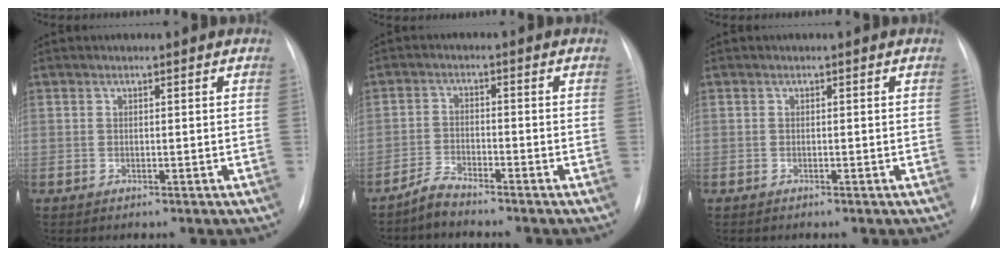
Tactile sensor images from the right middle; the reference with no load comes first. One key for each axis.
{"total": 3.0, "fx": -3.0, "fy": 0.1, "fz": 0.6, "tx": -0.016, "ty": -0.011, "tz": -0.061}
{"total": 0.0}